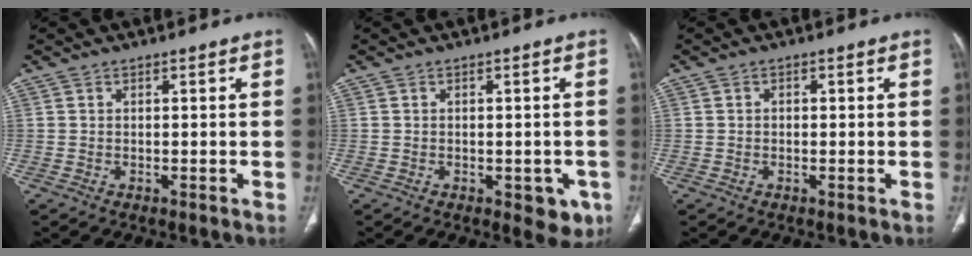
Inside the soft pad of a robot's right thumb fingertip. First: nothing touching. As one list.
[{"total": 5.1, "force": [-2.0, 2.9, 3.7], "torque": [-0.015, 0.000, -0.019]}, {"total": 0.7, "force": [0.0, 0.6, 0.4], "torque": [-0.004, 0.002, -0.002]}]